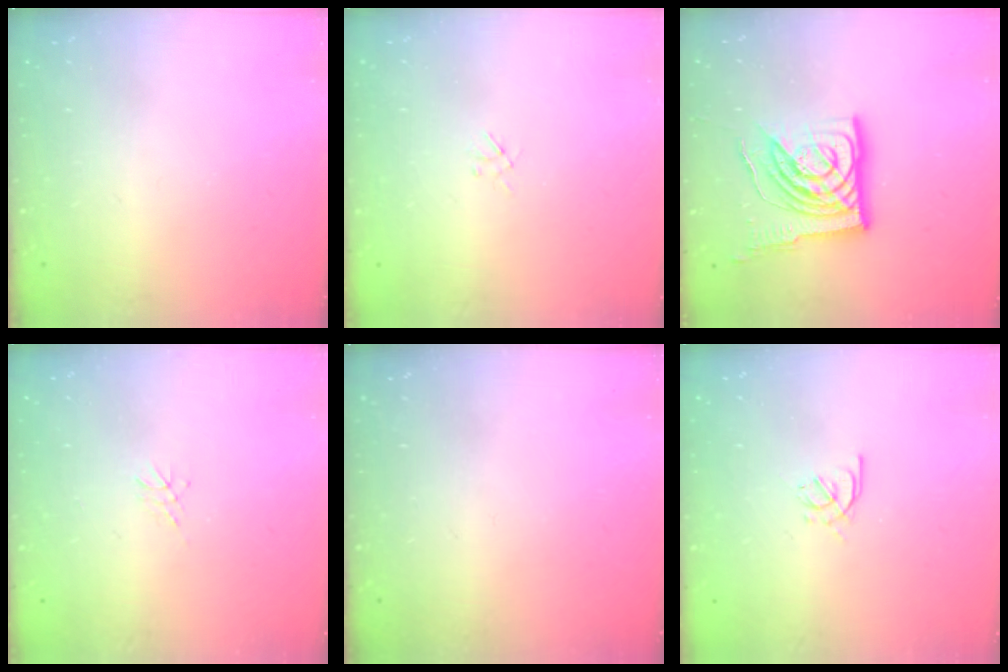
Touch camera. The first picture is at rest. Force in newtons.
{"total": 1.0, "press": 0.9, "slide": 0.4}
{"total": 15.5, "press": 15.4, "slide": 1.8}
{"total": 4.1, "press": 4.1, "slide": 0.5}
{"total": 0.0}
{"total": 2.4, "press": 2.4, "slide": 0.6}